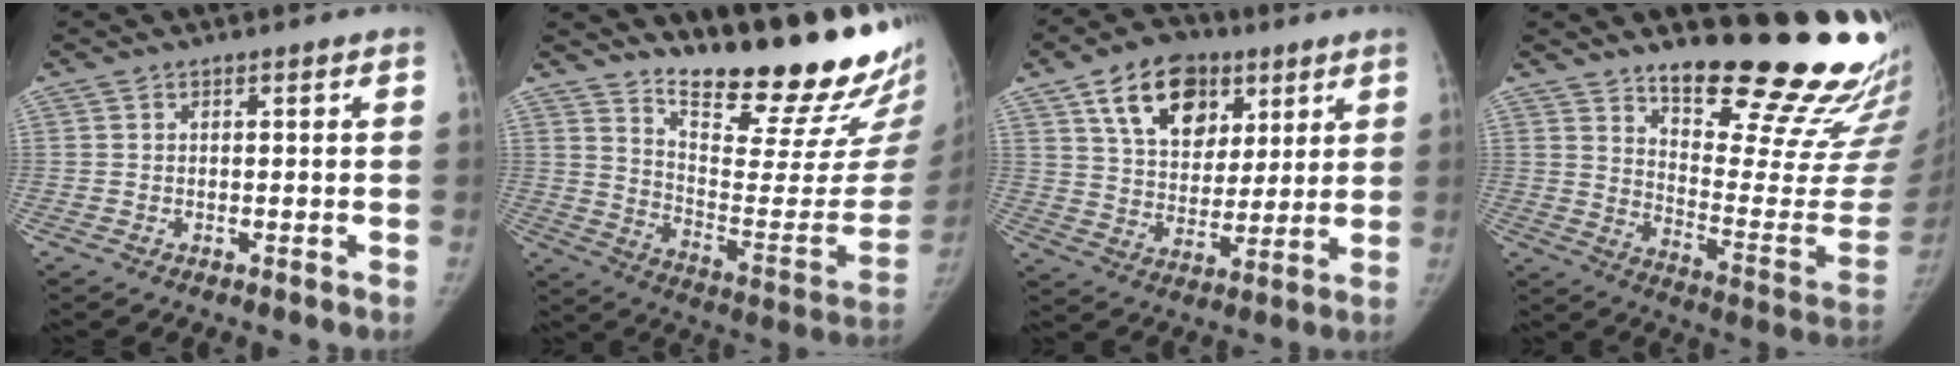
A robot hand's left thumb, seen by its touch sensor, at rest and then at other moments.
{"total": 25.9, "force": [21.4, 5.2, 13.5], "torque": [-0.166, -0.176, 0.302]}
{"total": 16.1, "force": [7.8, 10.9, 8.8], "torque": [-0.108, -0.021, 0.134]}
{"total": 25.2, "force": [19.3, 6.7, 14.8], "torque": [-0.169, -0.155, 0.267]}